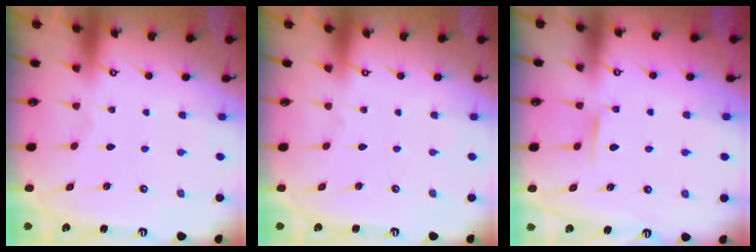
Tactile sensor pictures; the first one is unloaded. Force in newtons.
{"total": 0.0}
{"total": 4.5, "press": 4.4, "slide": 0.6}